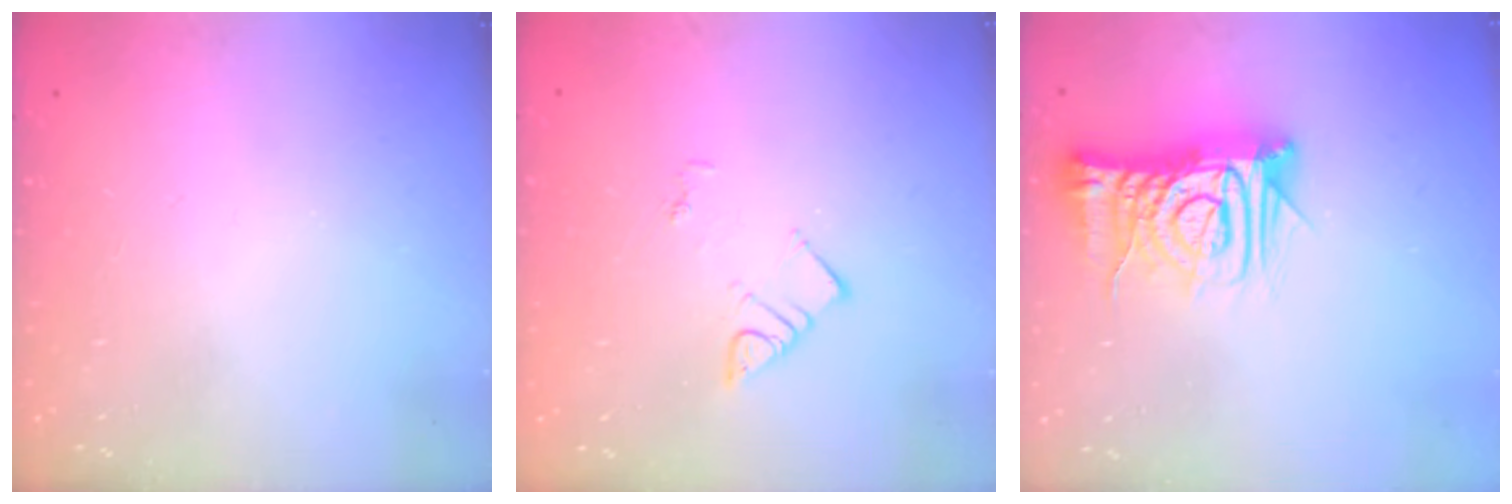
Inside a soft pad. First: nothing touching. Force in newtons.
{"total": 3.5, "press": 3.5, "slide": 0.4}
{"total": 13.2, "press": 13.1, "slide": 1.6}